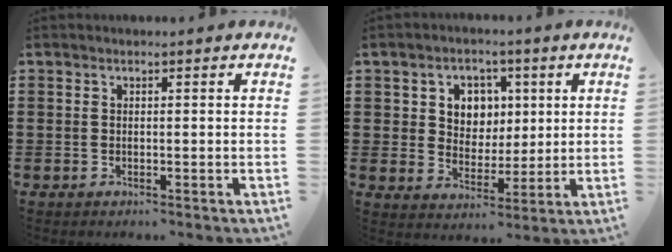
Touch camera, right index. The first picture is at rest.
{"total": 5.6, "force": [1.8, 5.0, 1.8], "torque": [-0.045, 0.009, 0.026]}